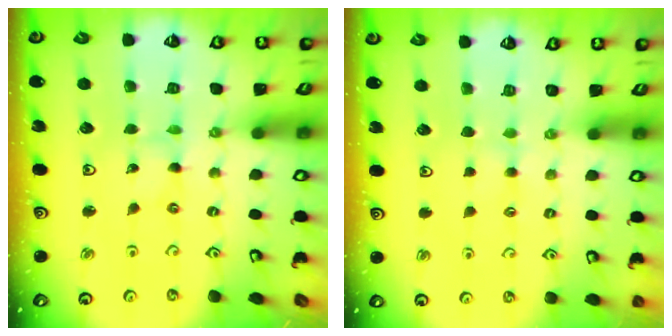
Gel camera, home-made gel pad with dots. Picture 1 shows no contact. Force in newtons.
{"total": 1.9, "press": 1.9, "slide": 0.4}